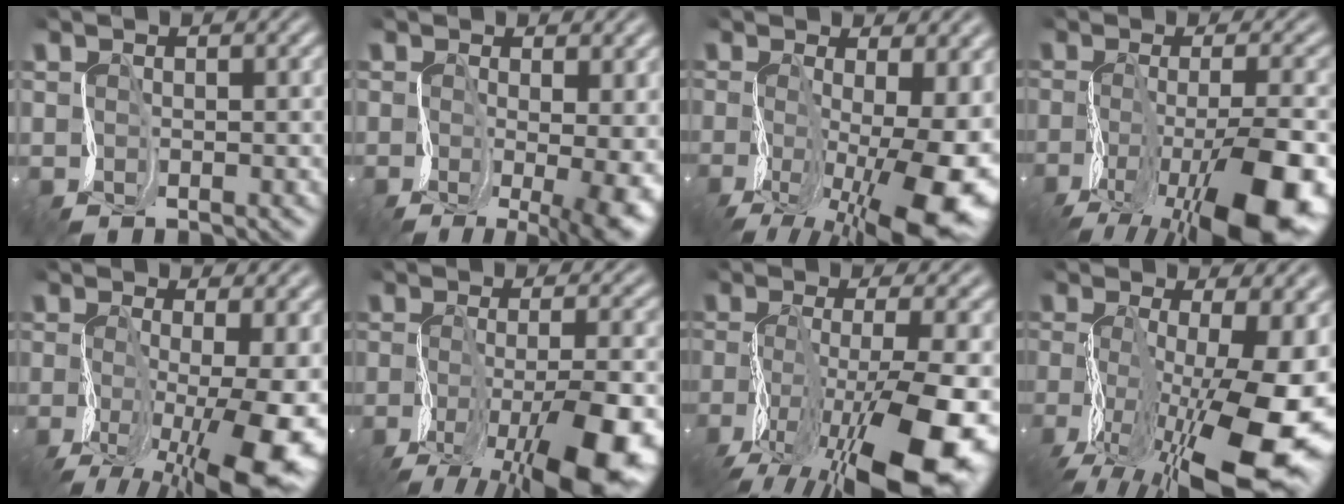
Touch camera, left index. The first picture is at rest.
{"total": 9.3, "force": [-1.9, 4.2, 8.1], "torque": [-0.127, -0.033, -0.014]}
{"total": 10.6, "force": [-3.0, 4.6, 9.1], "torque": [-0.177, -0.030, -0.050]}
{"total": 11.3, "force": [-5.6, 4.1, 8.9], "torque": [-0.173, -0.011, -0.098]}
{"total": 9.6, "force": [-3.1, 3.7, 8.3], "torque": [-0.171, -0.028, -0.050]}
{"total": 9.6, "force": [-5.1, 3.3, 7.4], "torque": [-0.150, -0.017, -0.089]}
{"total": 12.7, "force": [-6.0, 4.4, 10.3], "torque": [-0.214, -0.009, -0.106]}
{"total": 13.9, "force": [-3.8, 5.5, 12.1], "torque": [-0.240, -0.007, -0.068]}